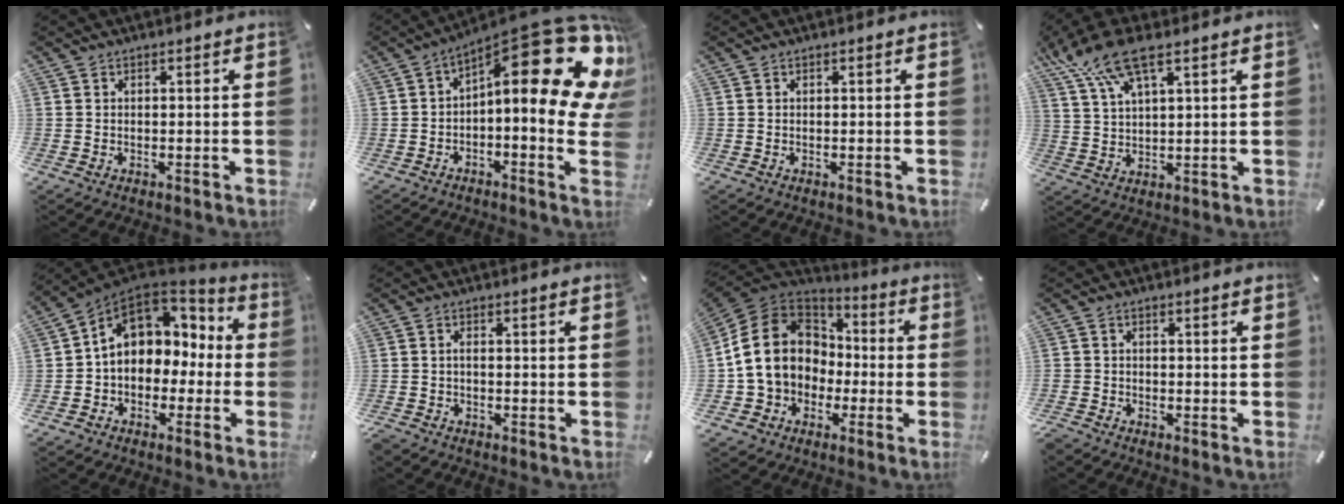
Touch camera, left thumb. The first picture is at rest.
{"total": 22.2, "force": [9.5, 7.4, 18.7], "torque": [-0.244, -0.098, 0.162]}
{"total": 0.0}
{"total": 11.3, "force": [7.0, 3.8, 8.1], "torque": [-0.180, -0.014, 0.128]}
{"total": 10.8, "force": [2.8, 8.9, 5.5], "torque": [-0.103, -0.008, 0.056]}
{"total": 1.4, "force": [-1.1, 0.6, 0.7], "torque": [-0.023, 0.003, -0.025]}
{"total": 16.5, "force": [-0.9, 14.4, 7.9], "torque": [-0.162, 0.020, -0.012]}
{"total": 2.0, "force": [-1.7, 0.9, 0.3], "torque": [-0.012, 0.007, -0.039]}